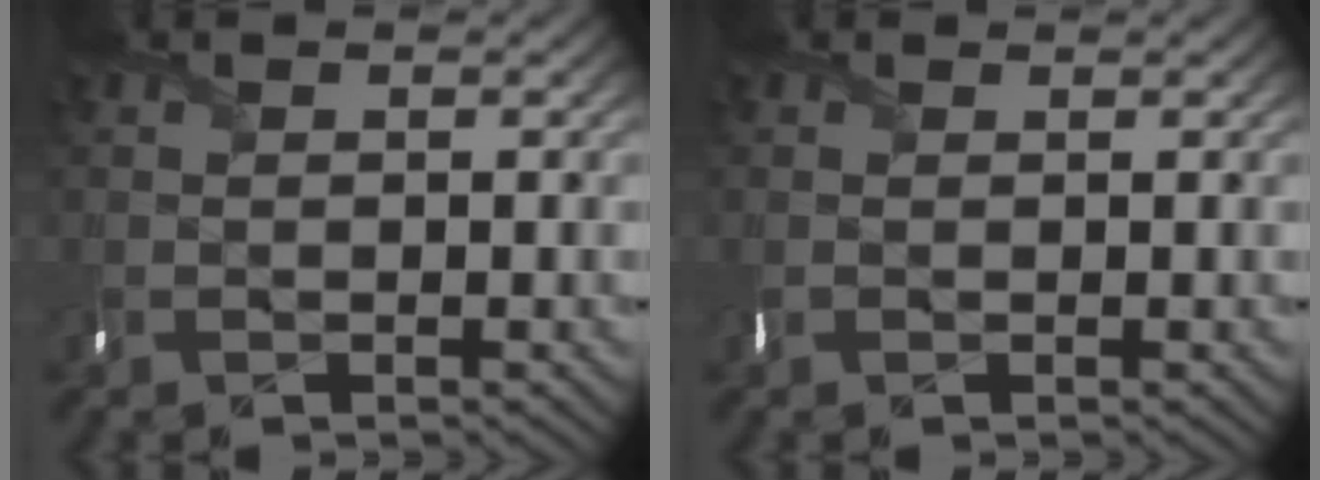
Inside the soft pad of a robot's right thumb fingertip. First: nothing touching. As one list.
[{"total": 0.9, "force": [0.2, -0.4, -0.8], "torque": [0.021, -0.003, 0.006]}]